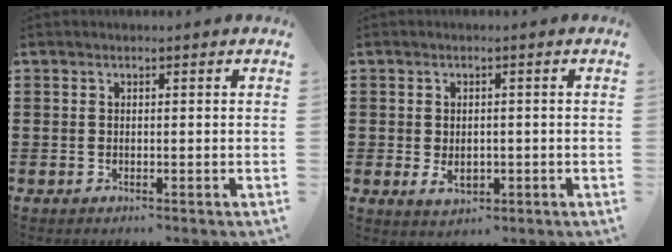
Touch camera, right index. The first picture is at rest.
{"total": 2.9, "force": [-0.4, 1.9, 2.2], "torque": [-0.037, -0.002, -0.009]}